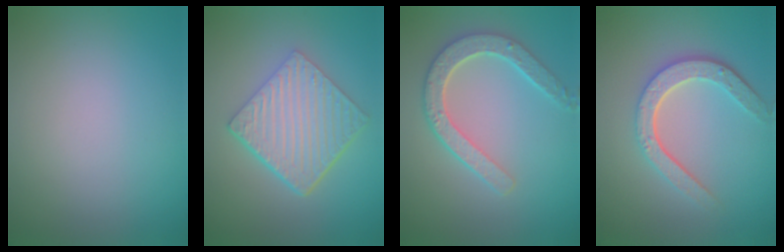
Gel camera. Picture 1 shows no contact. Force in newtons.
{"total": 6.9, "press": 4.6, "slide": 5.1}
{"total": 4.7, "press": 3.7, "slide": 2.8}
{"total": 4.7, "press": 3.6, "slide": 3.0}